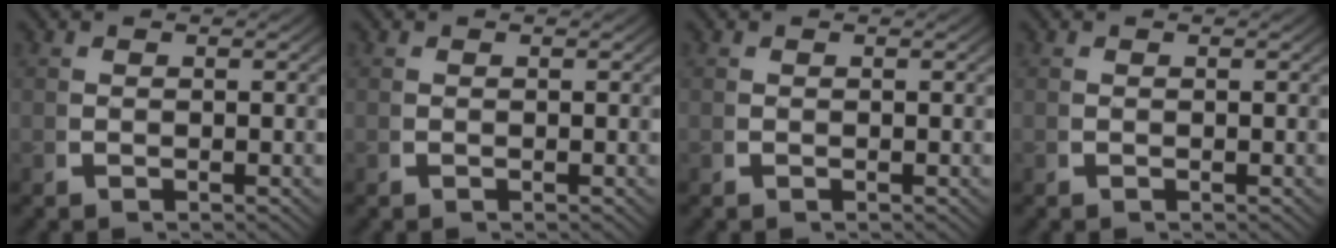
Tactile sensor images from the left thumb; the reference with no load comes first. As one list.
[{"total": 0.0}, {"total": 0.0}, {"total": 0.0}]